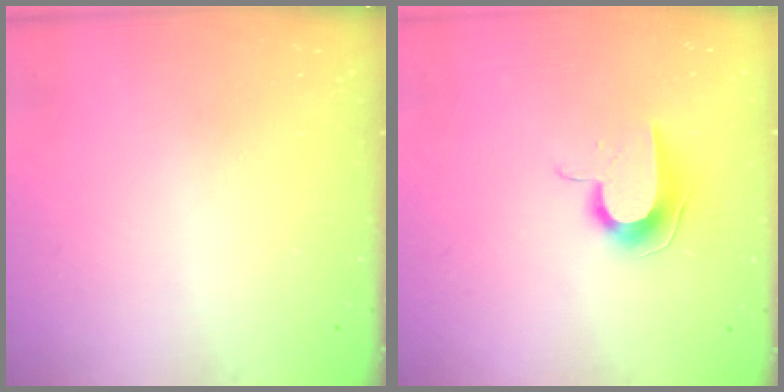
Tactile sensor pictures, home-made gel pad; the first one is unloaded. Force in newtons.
{"total": 8.9, "press": 8.9, "slide": 0.8}